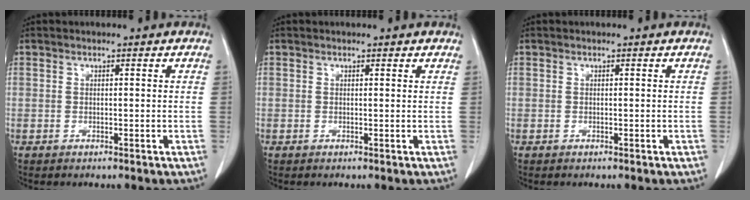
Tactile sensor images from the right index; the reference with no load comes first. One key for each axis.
{"total": 1.0, "fx": 0.9, "fy": 0.3, "fz": 0.3, "tx": -0.009, "ty": 0.002, "tz": 0.006}
{"total": 0.0}